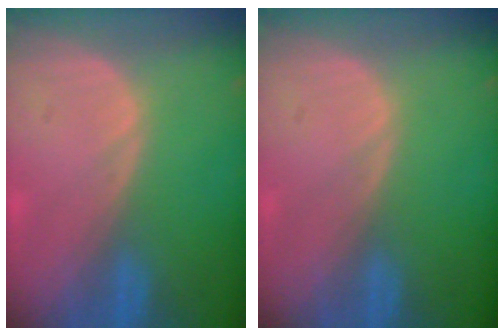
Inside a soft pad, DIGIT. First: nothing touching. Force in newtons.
{"total": 0.0}